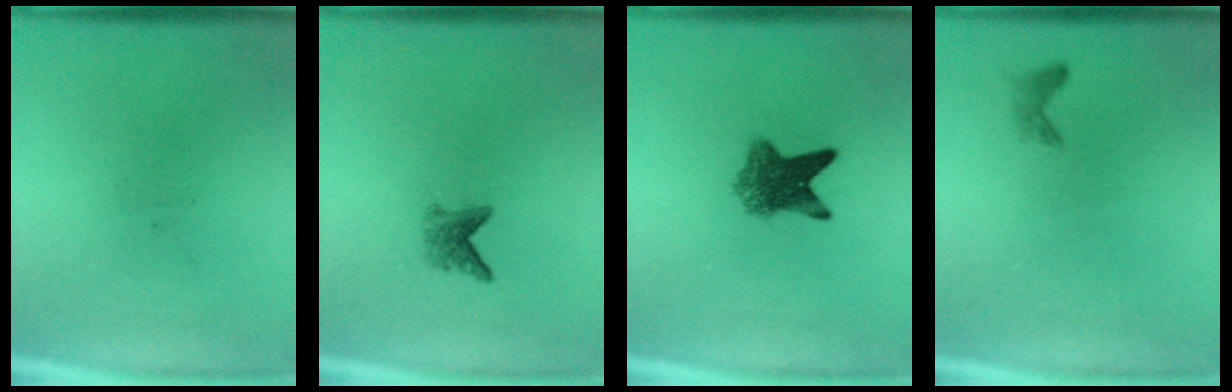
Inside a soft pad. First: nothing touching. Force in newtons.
{"total": 2.1}
{"total": 6.2}
{"total": 0.8}